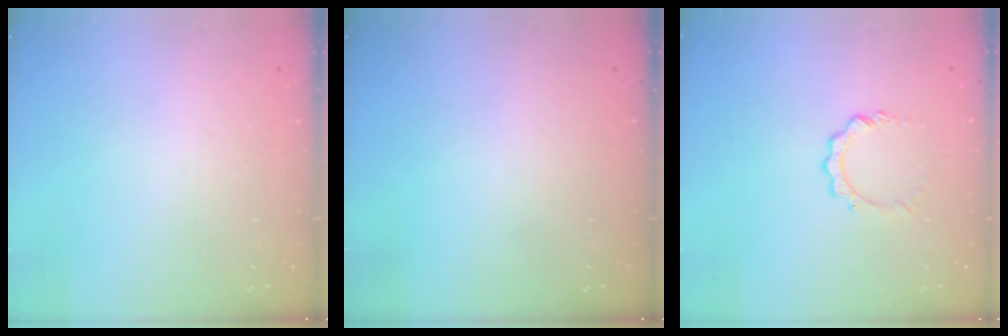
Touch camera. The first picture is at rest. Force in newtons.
{"total": 0.0}
{"total": 3.9, "press": 3.9, "slide": 0.4}